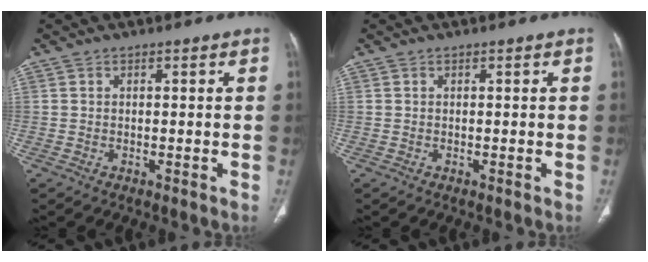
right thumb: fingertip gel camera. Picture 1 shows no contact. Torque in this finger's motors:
{"motor_torque": [0.02, 0.02, 0.00, 0.00, 0.00]}